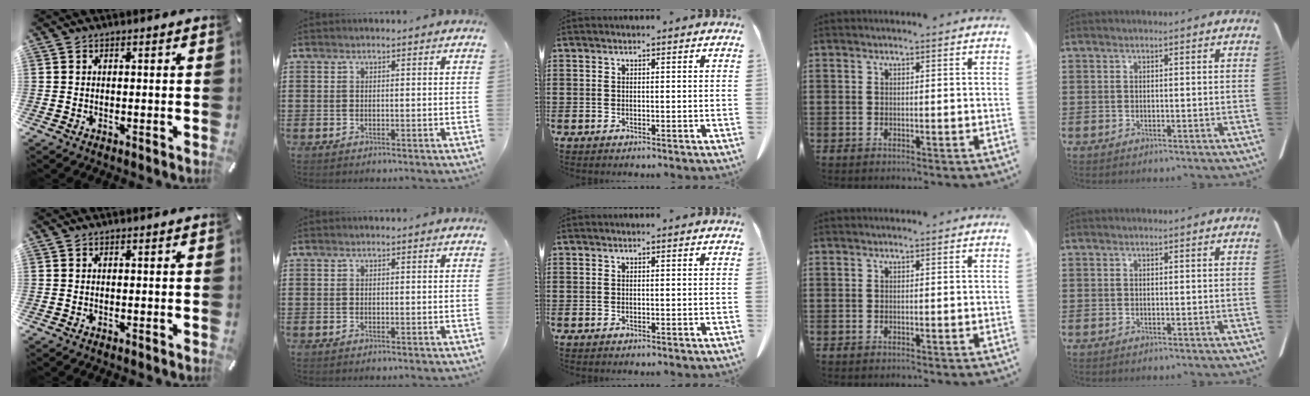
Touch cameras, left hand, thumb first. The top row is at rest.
{}